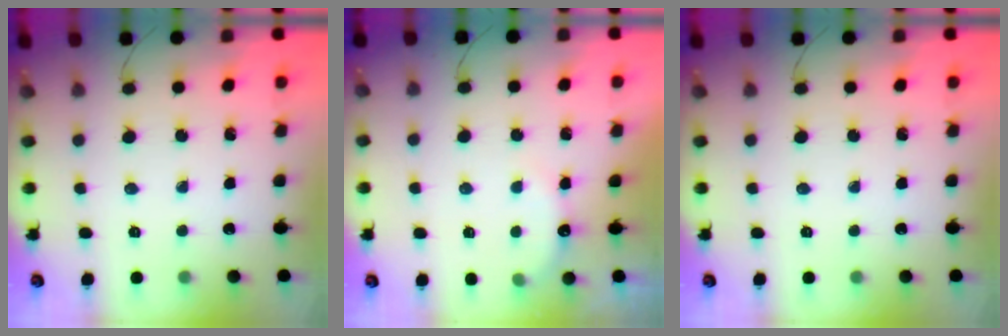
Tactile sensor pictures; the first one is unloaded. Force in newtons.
{"total": 6.1, "press": 5.9, "slide": 1.3}
{"total": 0.0}